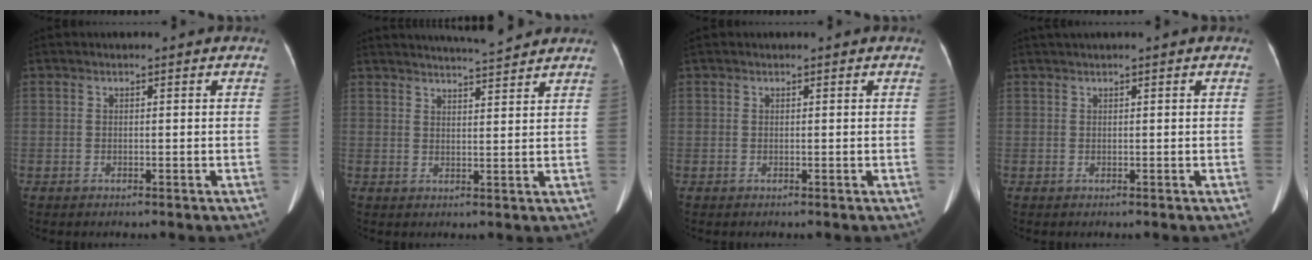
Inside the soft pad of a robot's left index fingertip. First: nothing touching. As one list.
[{"total": 6.5, "force": [6.2, -0.4, 1.9], "torque": [-0.037, 0.008, 0.087]}, {"total": 0.0}, {"total": 1.0, "force": [0.7, -0.2, 0.7], "torque": [-0.019, 0.017, 0.020]}]